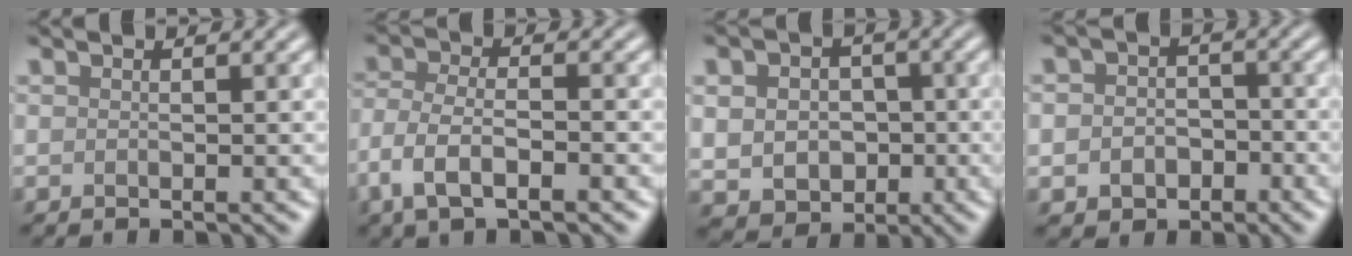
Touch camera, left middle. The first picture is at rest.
{"total": 4.4, "force": [-2.4, 1.8, 3.2], "torque": [-0.068, -0.001, -0.054]}
{"total": 6.3, "force": [-0.2, 5.1, 3.5], "torque": [-0.053, -0.002, -0.012]}
{"total": 3.7, "force": [-1.2, 3.0, 1.8], "torque": [-0.008, -0.005, -0.028]}